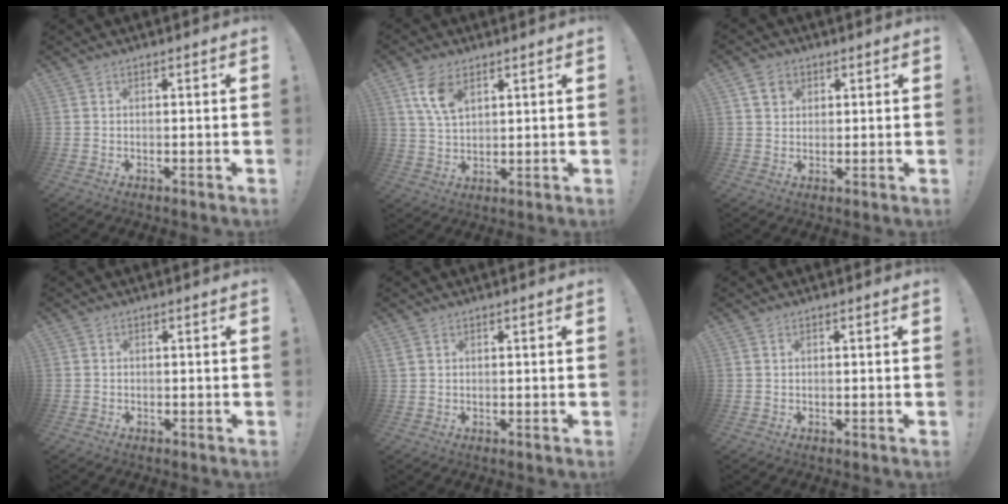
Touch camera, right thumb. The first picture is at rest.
{"total": 8.7, "force": [4.6, 4.7, 5.8], "torque": [-0.116, -0.011, 0.087]}
{"total": 5.3, "force": [2.5, 4.1, 2.3], "torque": [-0.035, -0.001, 0.048]}
{"total": 1.3, "force": [0.1, 1.3, 0.0], "torque": [0.008, -0.003, -0.001]}
{"total": 1.6, "force": [0.8, 1.1, 0.8], "torque": [-0.025, 0.006, 0.018]}
{"total": 0.0}